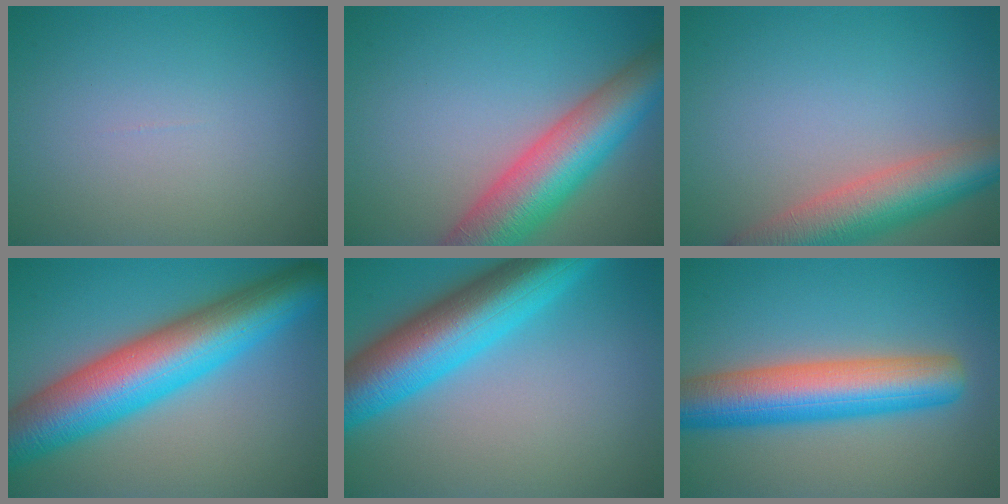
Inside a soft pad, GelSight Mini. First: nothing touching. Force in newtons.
{"total": 9.8, "press": 9.8, "slide": 0.4}
{"total": 7.6, "press": 7.6, "slide": 0.5}
{"total": 12.2, "press": 12.2, "slide": 0.2}
{"total": 10.9, "press": 10.8, "slide": 0.3}
{"total": 8.9, "press": 8.9, "slide": 0.3}